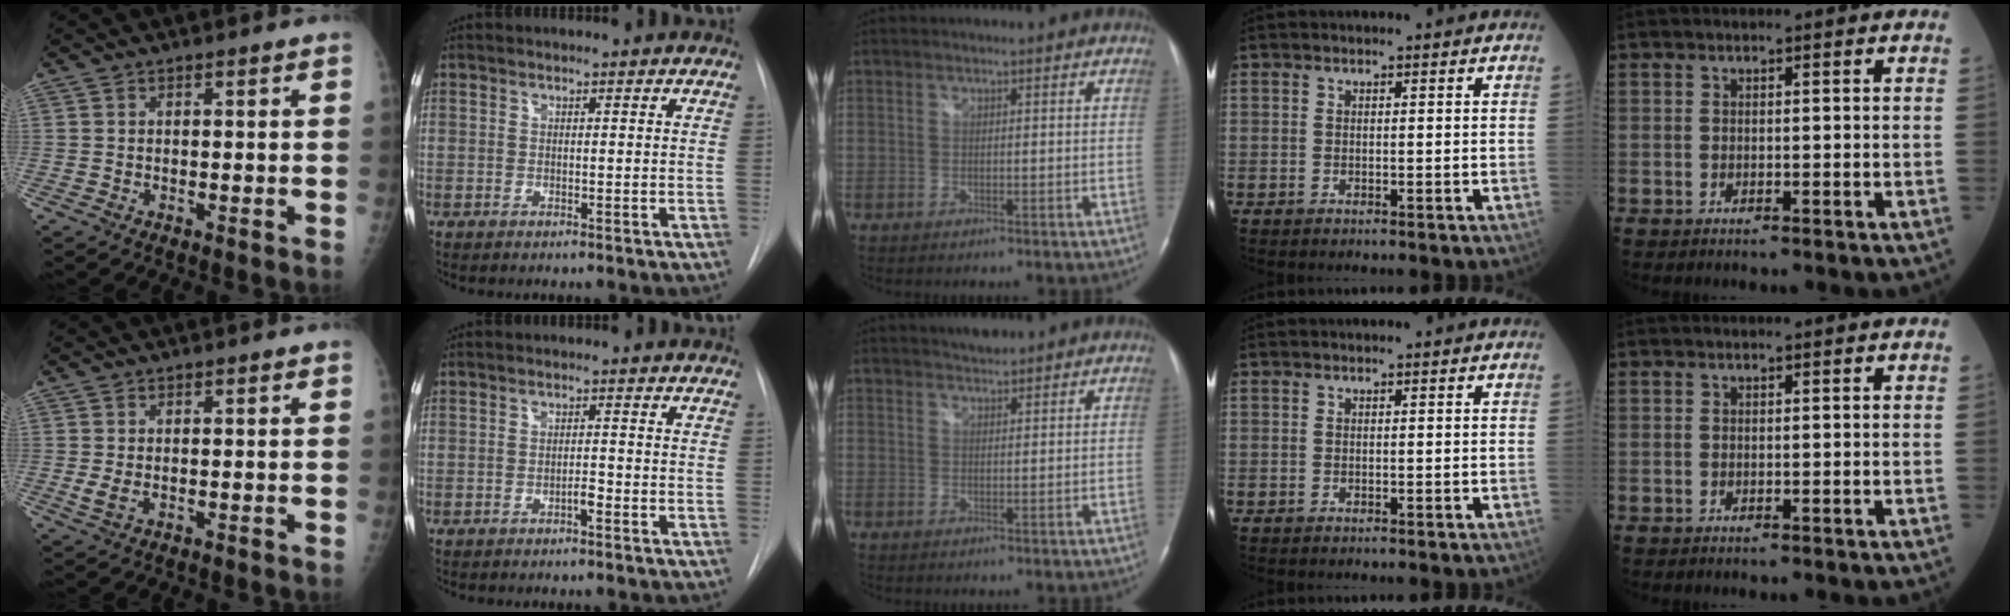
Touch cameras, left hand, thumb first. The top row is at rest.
{"thumb": {"total": 2.3, "force": [0.3, 1.3, 1.9], "torque": [-0.037, -0.004, 0.011]}, "index": {"total": 1.4, "force": [-1.2, 0.1, 0.7], "torque": [-0.013, -0.004, -0.022]}, "middle": {"total": 2.0, "force": [1.9, 0.3, 0.5], "torque": [-0.016, 0.004, 0.035]}}